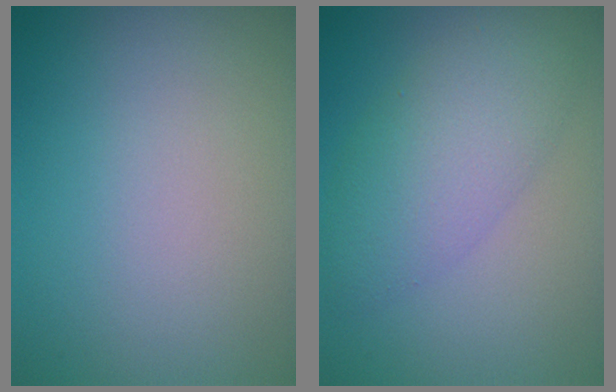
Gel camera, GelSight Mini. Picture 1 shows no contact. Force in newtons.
{"total": 4.9, "press": 4.9, "slide": 0.1}